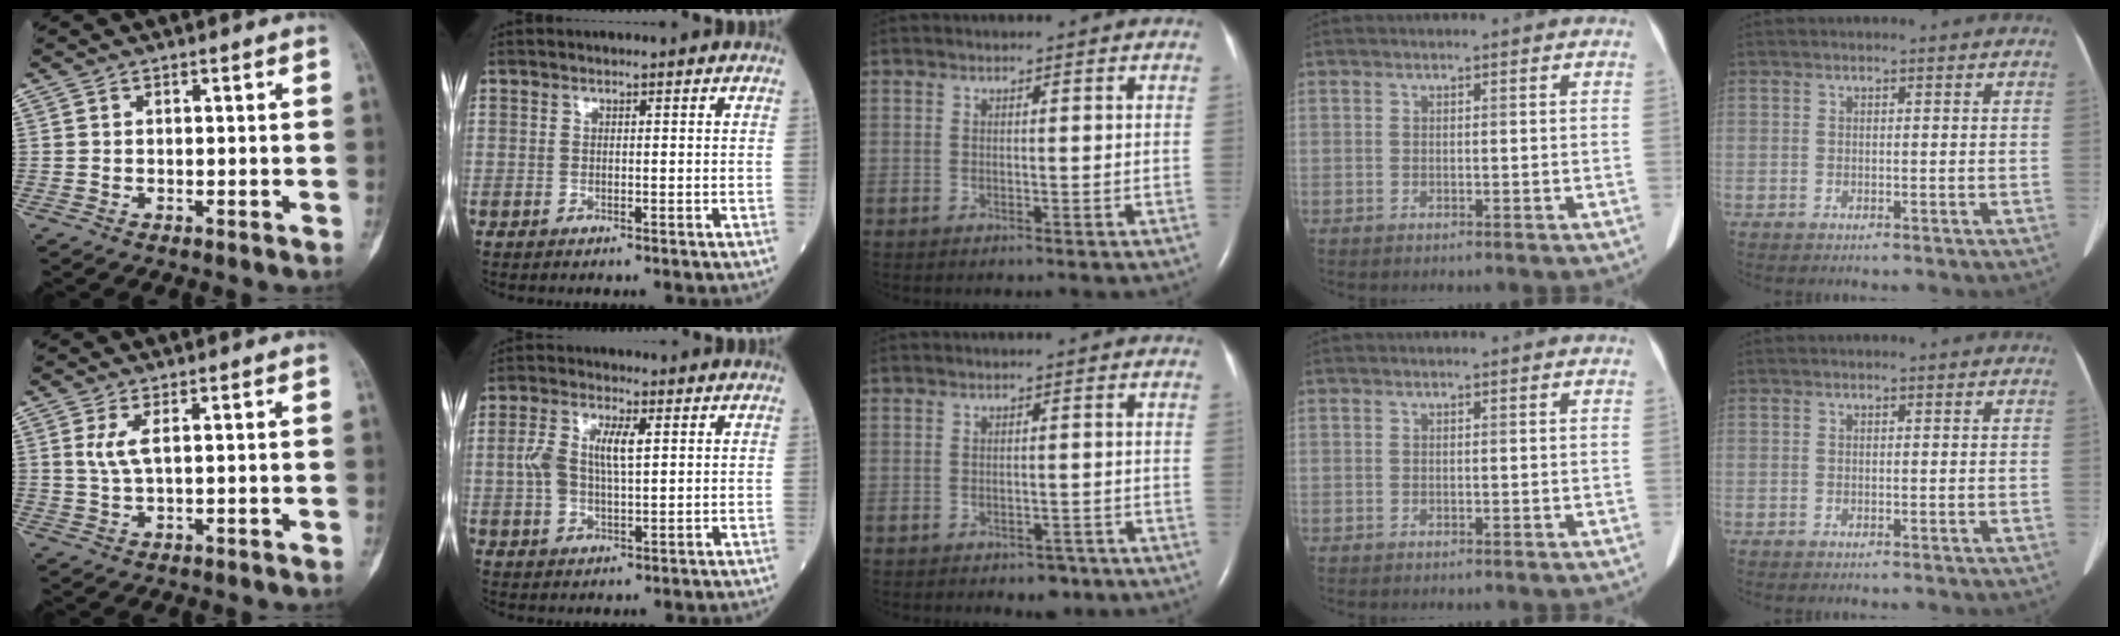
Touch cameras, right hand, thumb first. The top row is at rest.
{"thumb": {"total": 3.1, "force": [1.0, 0.6, 2.9], "torque": [-0.074, -0.002, 0.028]}, "index": {"total": 7.0, "force": [1.4, 2.5, 6.4], "torque": [-0.141, 0.016, 0.029]}, "middle": {"total": 2.7, "force": [-1.8, 1.6, 1.1], "torque": [-0.008, 0.004, -0.017]}}